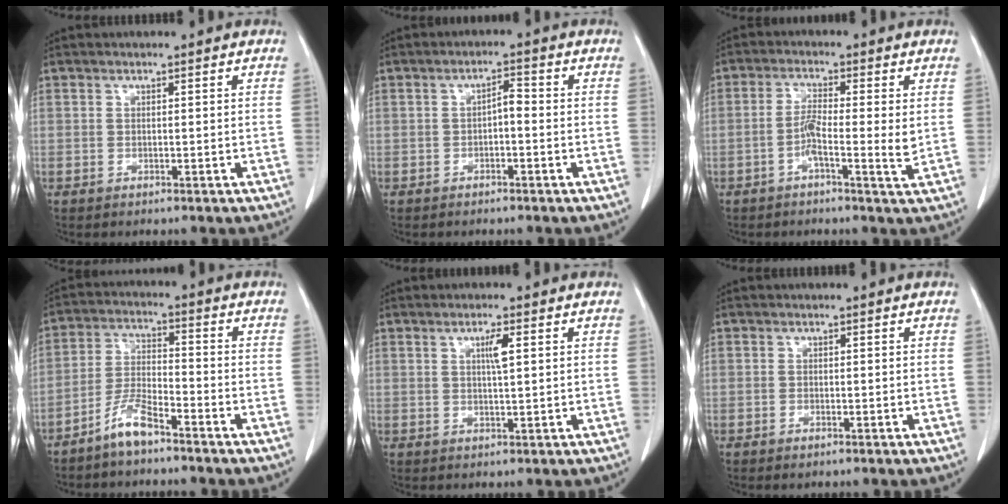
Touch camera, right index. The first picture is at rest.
{"total": 2.3, "force": [-0.5, 0.7, 2.1], "torque": [-0.032, 0.008, -0.009]}
{"total": 5.2, "force": [-0.8, 0.2, 5.1], "torque": [-0.095, 0.002, -0.020]}
{"total": 6.1, "force": [-4.8, 1.0, 3.6], "torque": [-0.083, -0.005, -0.096]}
{"total": 2.6, "force": [0.8, 0.1, 2.4], "torque": [-0.043, 0.000, 0.014]}
{"total": 0.7, "force": [-0.5, 0.2, 0.4], "torque": [-0.011, -0.002, -0.004]}